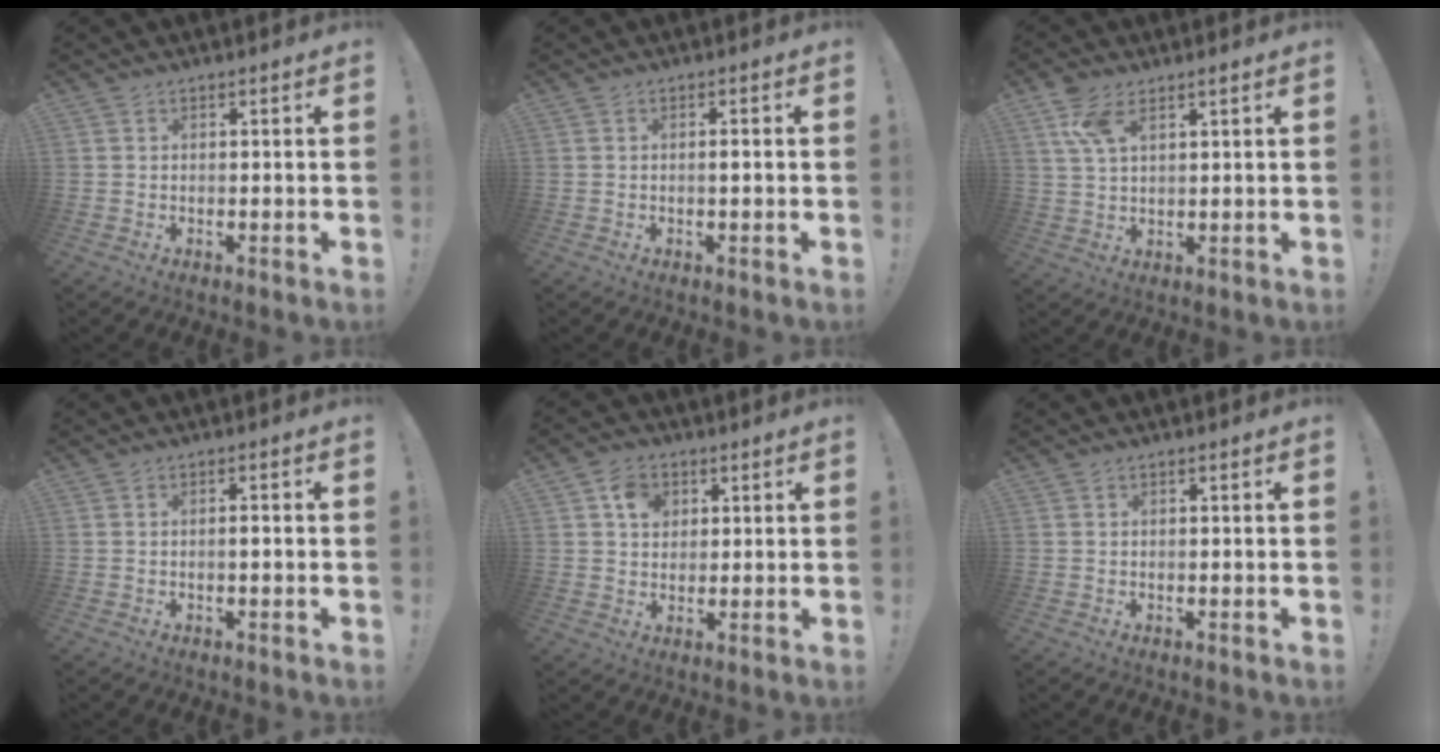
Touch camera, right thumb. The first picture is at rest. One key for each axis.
{"total": 1.2, "fx": -0.3, "fy": 0.0, "fz": 1.2, "tx": -0.014, "ty": -0.002, "tz": -0.008}
{"total": 7.4, "fx": 3.8, "fy": 3.1, "fz": 5.5, "tx": -0.109, "ty": -0.011, "tz": 0.071}
{"total": 1.3, "fx": -0.4, "fy": 0.1, "fz": 1.3, "tx": -0.015, "ty": -0.001, "tz": -0.010}
{"total": 6.8, "fx": 2.7, "fy": 5.5, "fz": 2.8, "tx": -0.037, "ty": -0.004, "tz": 0.050}
{"total": 0.0}